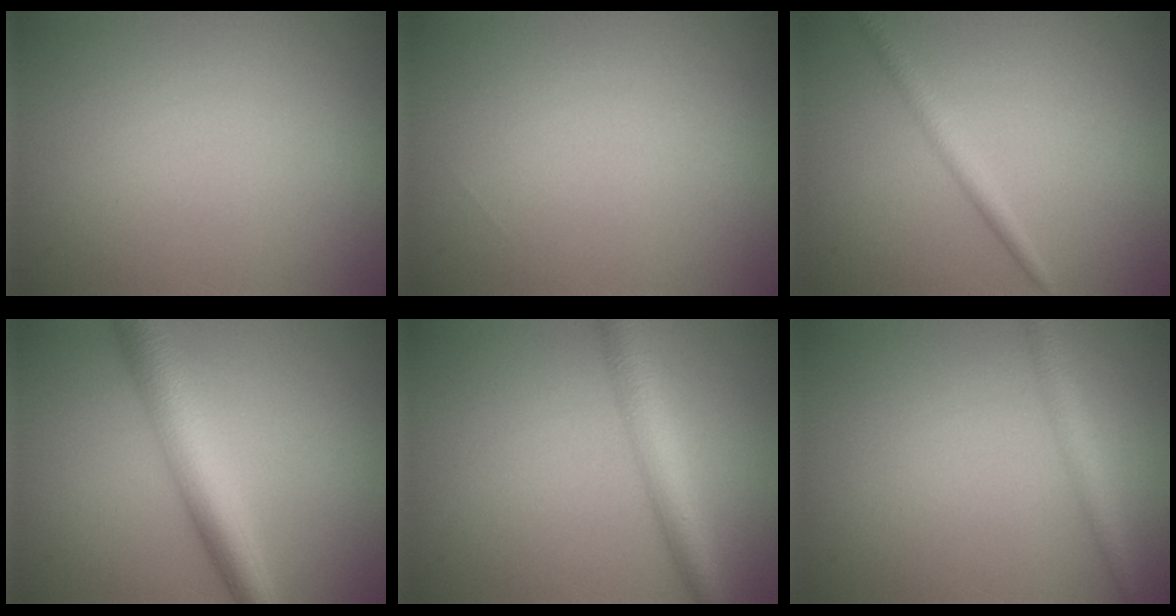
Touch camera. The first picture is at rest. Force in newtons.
{"total": 0.0}
{"total": 1.8, "press": 1.8, "slide": 0.1}
{"total": 5.8, "press": 5.8, "slide": 0.1}
{"total": 4.1, "press": 4.1, "slide": 0.1}
{"total": 2.1, "press": 2.1, "slide": 0.1}